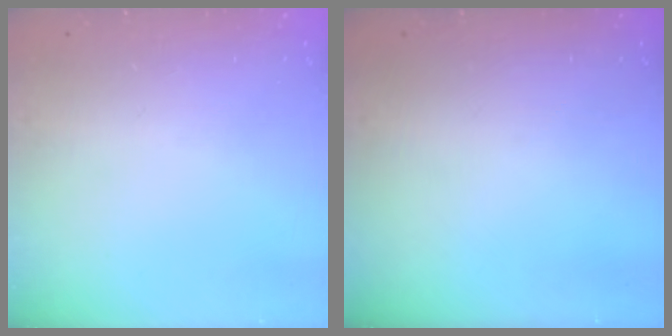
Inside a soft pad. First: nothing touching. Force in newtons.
{"total": 0.0}